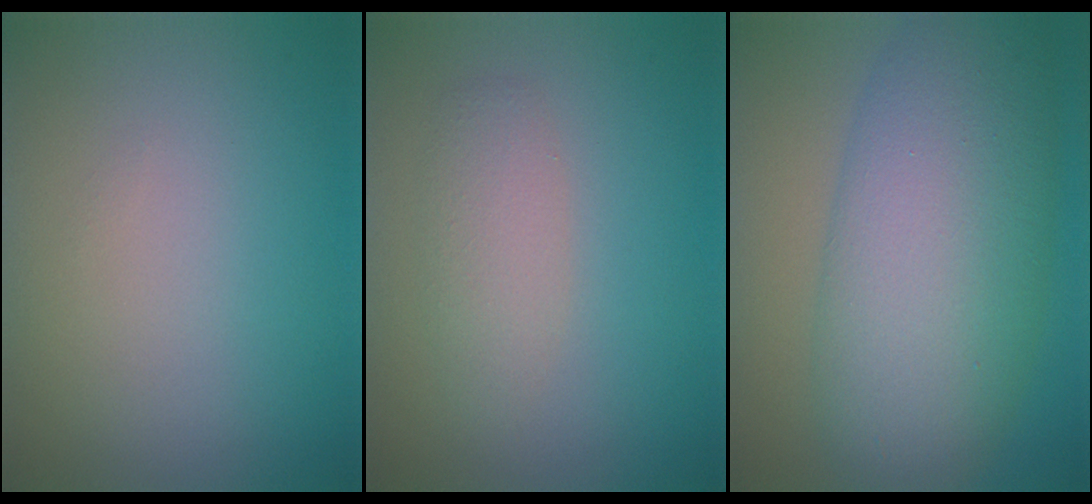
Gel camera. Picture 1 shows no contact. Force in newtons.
{"total": 2.3, "press": 2.3, "slide": 0.1}
{"total": 10.3, "press": 10.3, "slide": 0.3}